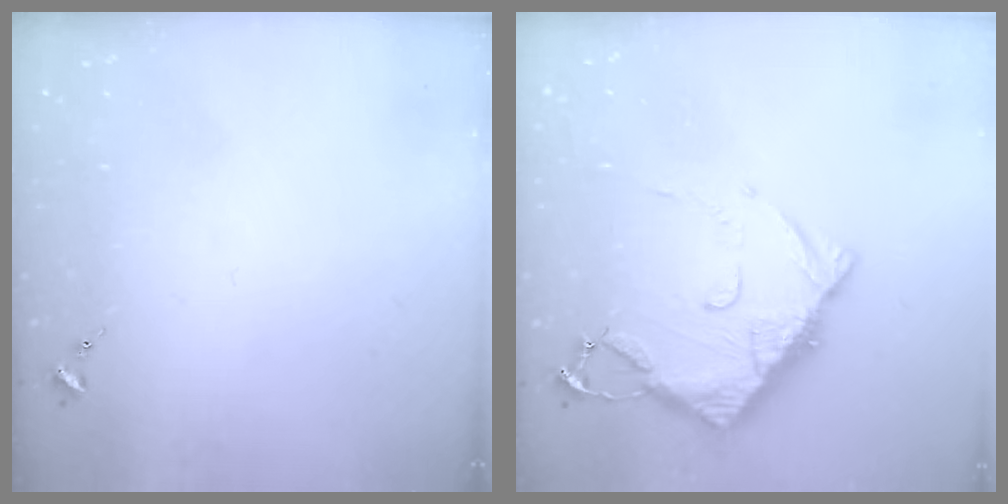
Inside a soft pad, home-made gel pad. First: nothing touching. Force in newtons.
{"total": 11.5, "press": 11.5, "slide": 1.1}